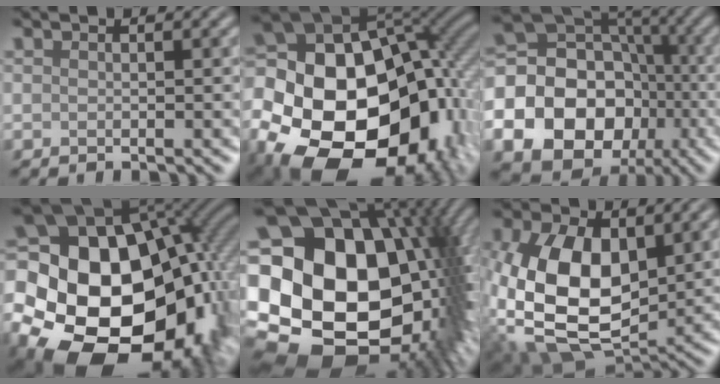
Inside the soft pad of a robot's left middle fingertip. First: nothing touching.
{"total": 22.7, "force": [-6.4, 16.6, 14.0], "torque": [-0.277, -0.030, -0.104]}
{"total": 21.0, "force": [-6.2, 18.3, 8.3], "torque": [-0.186, -0.017, -0.114]}
{"total": 24.4, "force": [-4.7, 18.1, 15.6], "torque": [-0.285, -0.039, -0.112]}
{"total": 23.7, "force": [0.2, 17.8, 15.7], "torque": [-0.286, -0.016, -0.010]}
{"total": 12.1, "force": [0.3, 7.4, 9.6], "torque": [-0.211, -0.007, 0.010]}